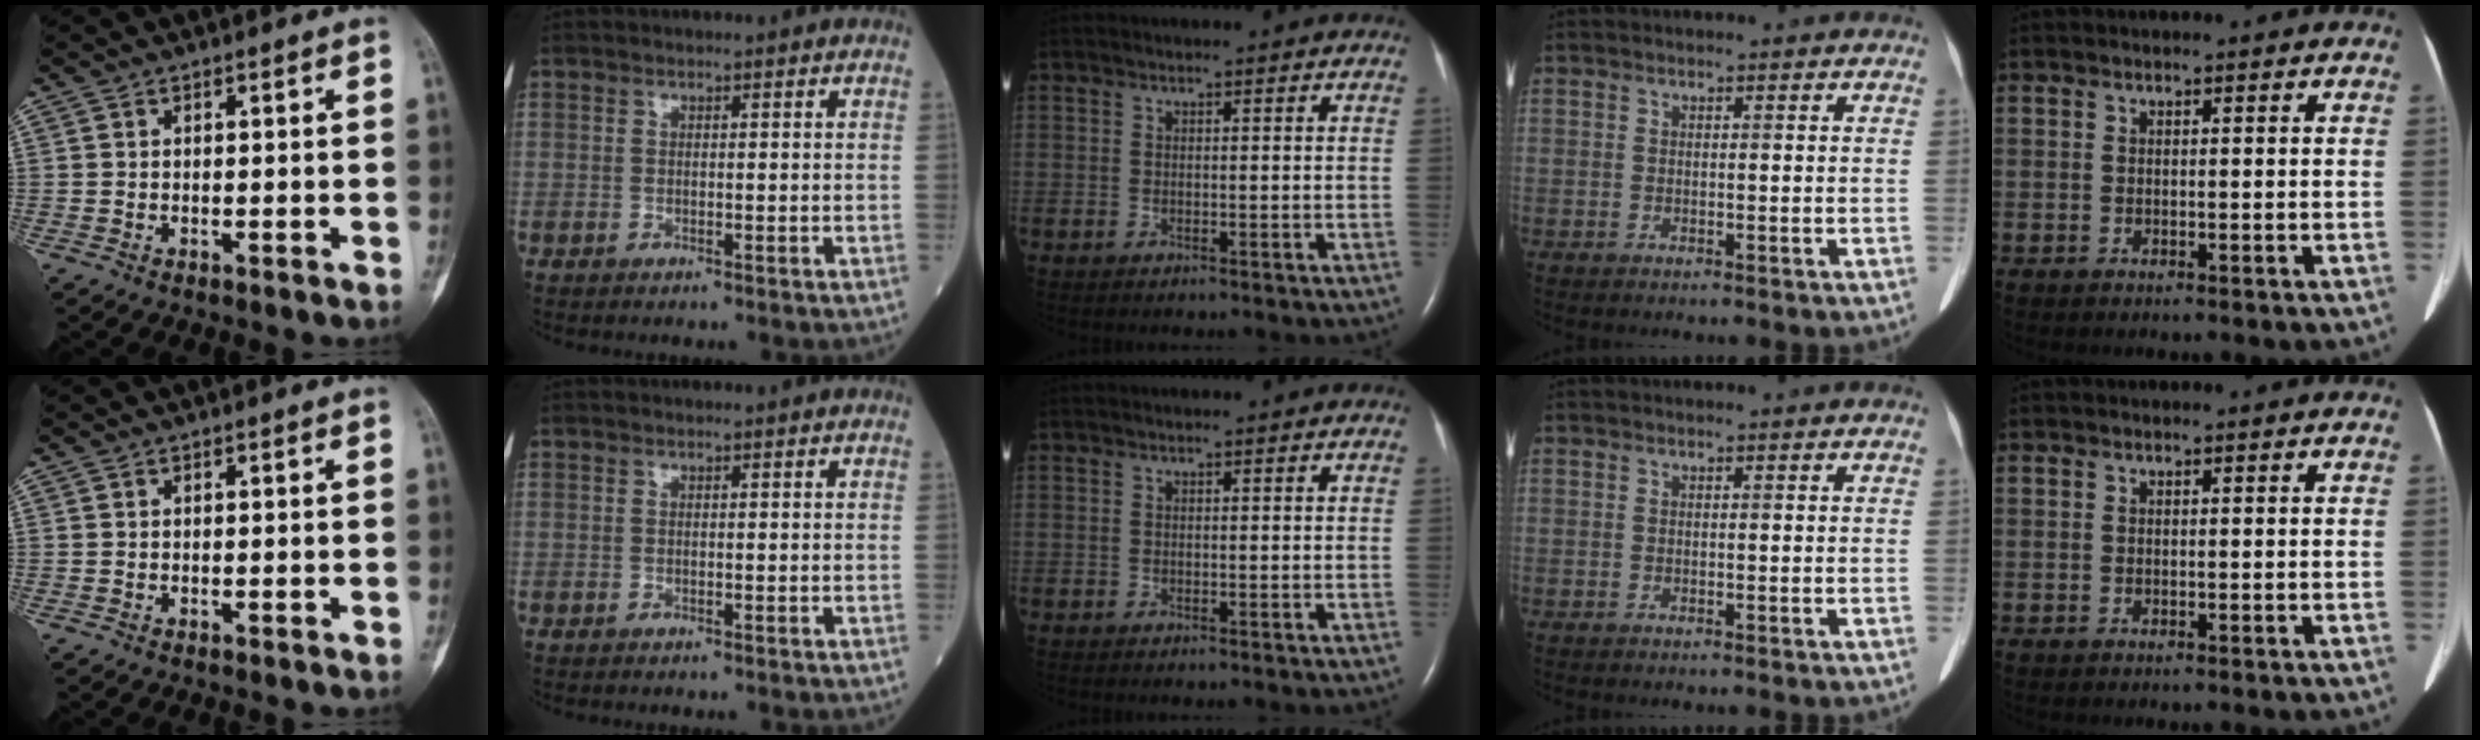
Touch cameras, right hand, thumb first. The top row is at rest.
{}